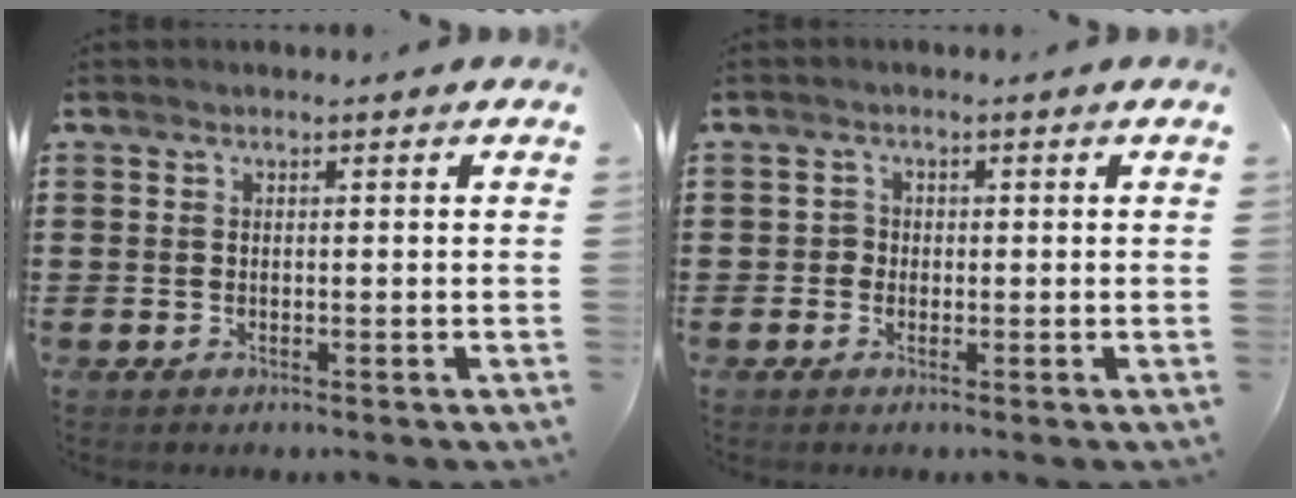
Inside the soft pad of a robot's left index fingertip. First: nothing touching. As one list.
[{"total": 1.2, "force": [-0.2, 1.1, 0.4], "torque": [-0.012, 0.004, -0.007]}]